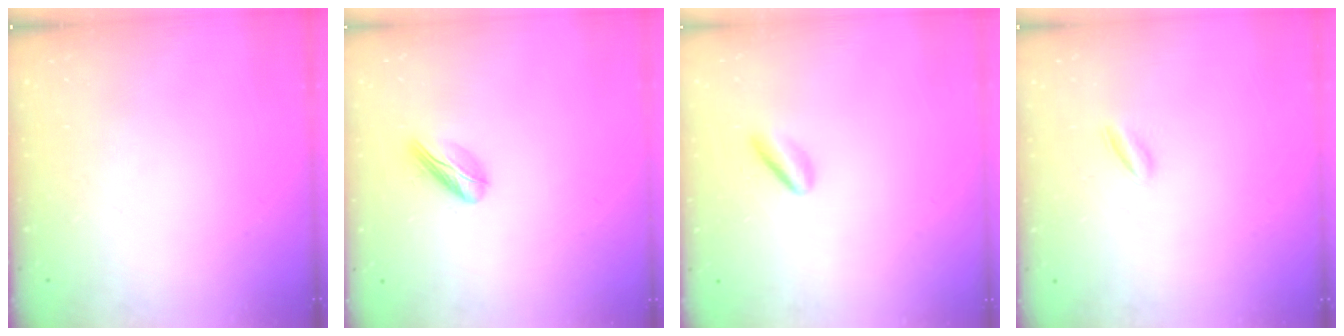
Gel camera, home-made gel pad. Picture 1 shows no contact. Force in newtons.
{"total": 4.7, "press": 4.6, "slide": 1.0}
{"total": 2.8, "press": 2.6, "slide": 0.9}
{"total": 2.1, "press": 2.1, "slide": 0.6}